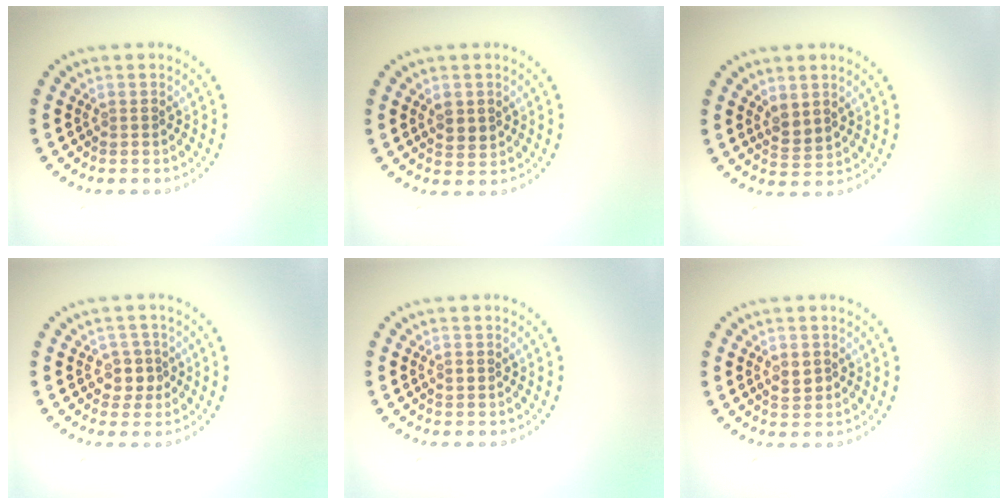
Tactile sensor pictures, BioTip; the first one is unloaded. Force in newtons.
{"total": 1.8, "press": 1.7, "slide": 0.4}
{"total": 1.8, "press": 1.6, "slide": 0.9}
{"total": 2.3, "press": 2.0, "slide": 1.1}
{"total": 0.9, "press": 0.9, "slide": 0.0}
{"total": 1.8, "press": 1.7, "slide": 0.3}